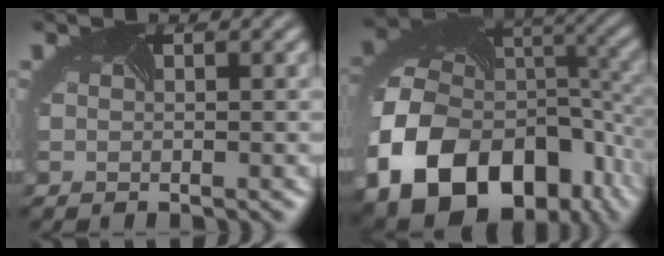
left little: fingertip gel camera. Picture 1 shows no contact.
{"total": 17.0, "force": [-6.4, 12.4, 9.7], "torque": [-0.237, -0.036, -0.093]}